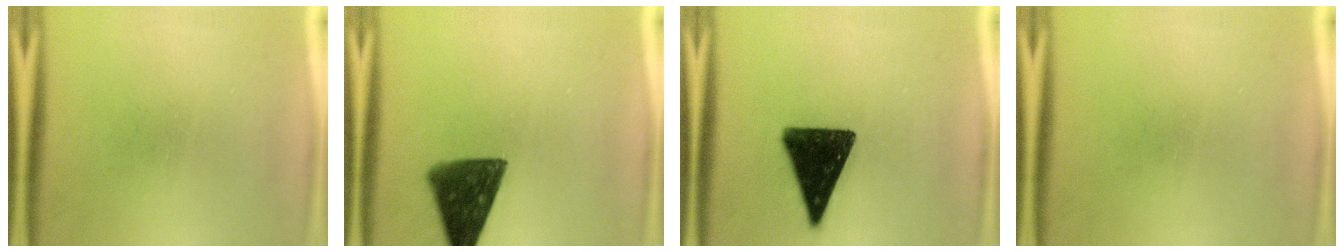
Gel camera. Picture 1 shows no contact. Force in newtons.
{"total": 12.2}
{"total": 15.2}
{"total": 0.0}